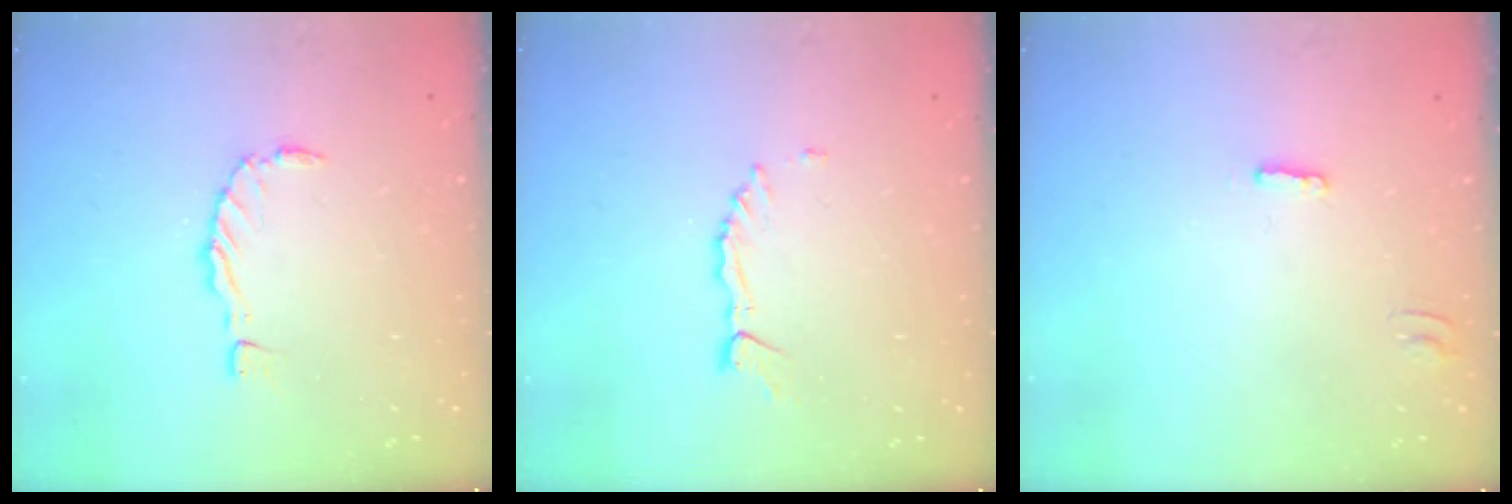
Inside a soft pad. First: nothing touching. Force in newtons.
{"total": 2.8, "press": 2.7, "slide": 0.3}
{"total": 1.8, "press": 1.8, "slide": 0.2}